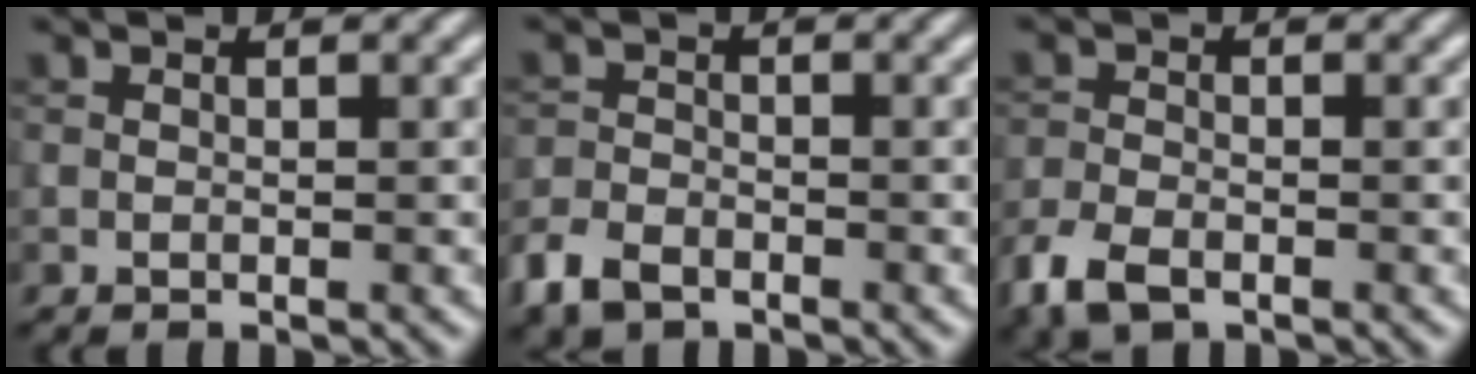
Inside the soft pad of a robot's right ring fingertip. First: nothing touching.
{"total": 3.4, "force": [-2.5, 1.9, 1.5], "torque": [-0.031, -0.006, -0.059]}
{"total": 4.0, "force": [-2.6, 2.0, 2.3], "torque": [-0.055, -0.010, -0.062]}